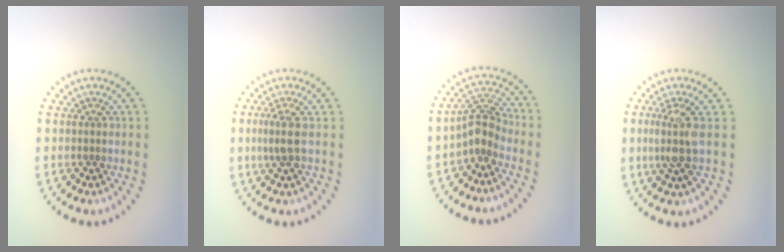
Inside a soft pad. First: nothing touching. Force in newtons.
{"total": 1.9, "press": 1.6, "slide": 1.1}
{"total": 2.9, "press": 2.2, "slide": 1.8}
{"total": 3.0, "press": 2.3, "slide": 1.9}